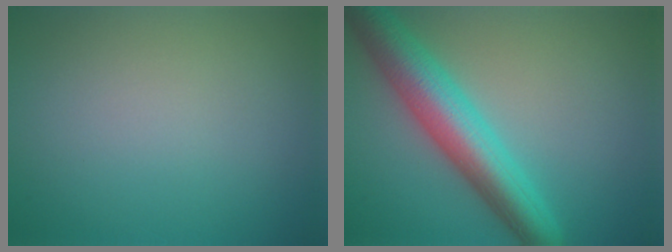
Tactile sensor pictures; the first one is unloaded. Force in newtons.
{"total": 7.6, "press": 7.6, "slide": 0.3}